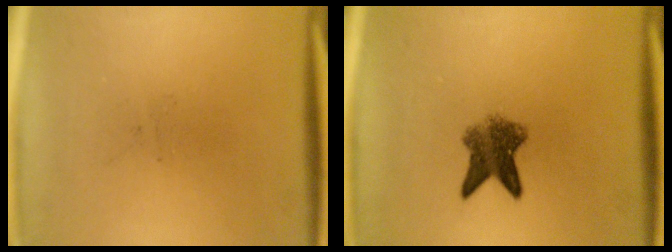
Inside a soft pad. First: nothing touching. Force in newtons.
{"total": 5.5}